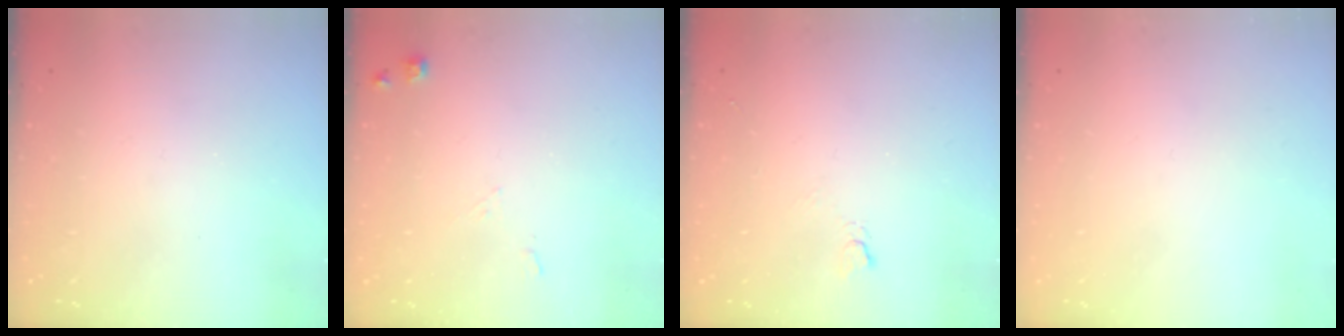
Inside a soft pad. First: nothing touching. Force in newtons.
{"total": 5.6, "press": 5.5, "slide": 0.9}
{"total": 2.7, "press": 2.6, "slide": 0.5}
{"total": 0.0}